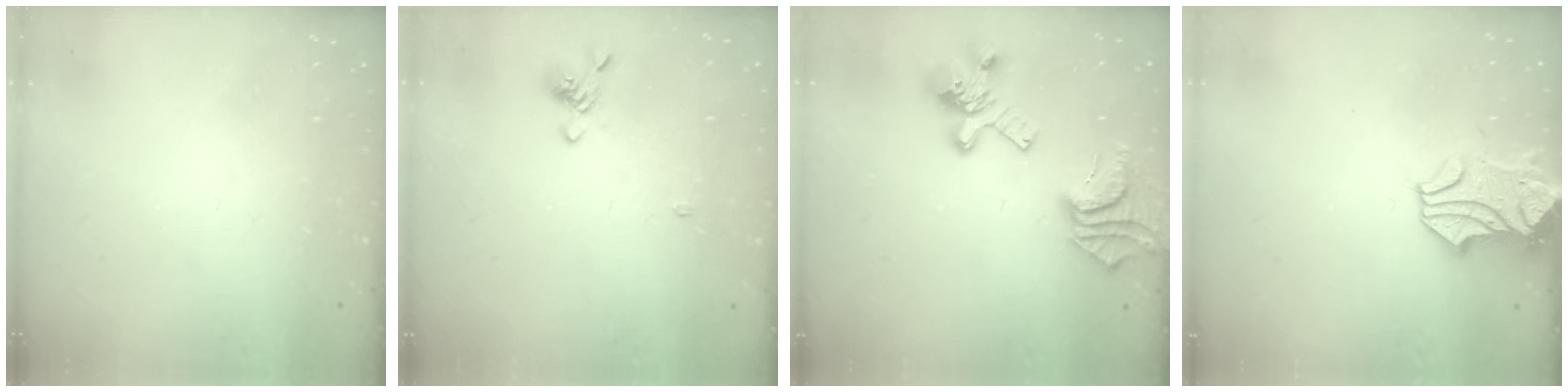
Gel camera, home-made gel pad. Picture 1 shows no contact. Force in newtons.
{"total": 2.0, "press": 1.8, "slide": 0.8}
{"total": 9.4, "press": 8.9, "slide": 2.9}
{"total": 2.5, "press": 2.0, "slide": 1.4}